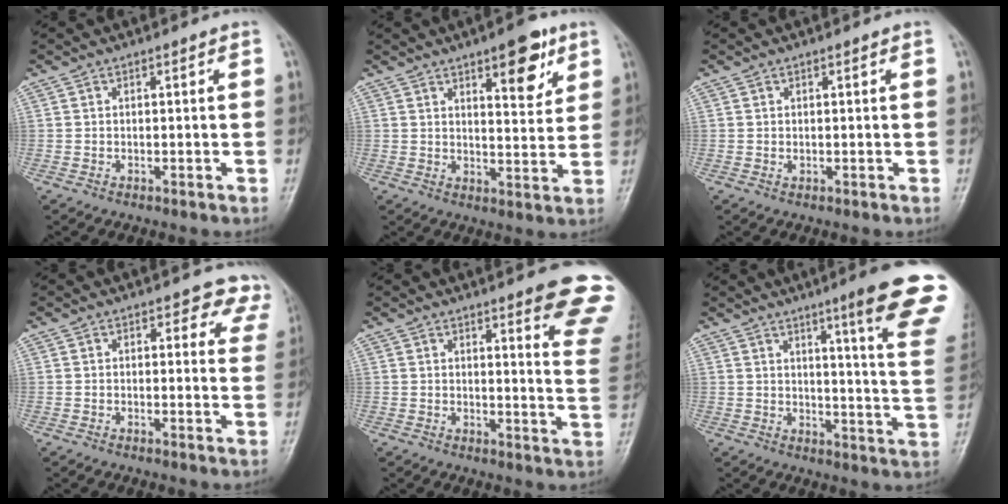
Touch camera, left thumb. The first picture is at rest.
{"total": 9.3, "force": [5.2, 3.5, 6.9], "torque": [-0.072, -0.029, 0.072]}
{"total": 0.6, "force": [0.2, 0.3, 0.4], "torque": [-0.006, -0.001, 0.004]}
{"total": 5.4, "force": [4.3, 3.0, 1.3], "torque": [0.029, -0.018, 0.025]}
{"total": 13.7, "force": [9.5, 2.5, 9.5], "torque": [-0.081, -0.053, 0.094]}
{"total": 17.3, "force": [10.6, 1.0, 13.6], "torque": [-0.150, -0.056, 0.124]}